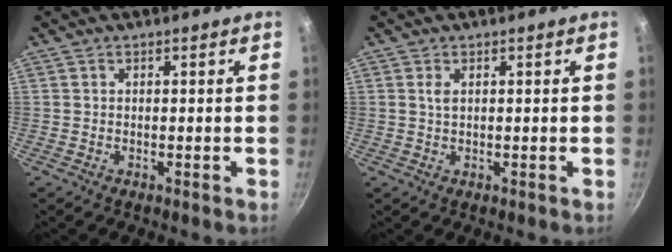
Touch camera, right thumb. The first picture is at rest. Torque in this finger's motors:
{"motor_torque": [-0.17, 0.88, 0.49, 0.41, 0.03]}